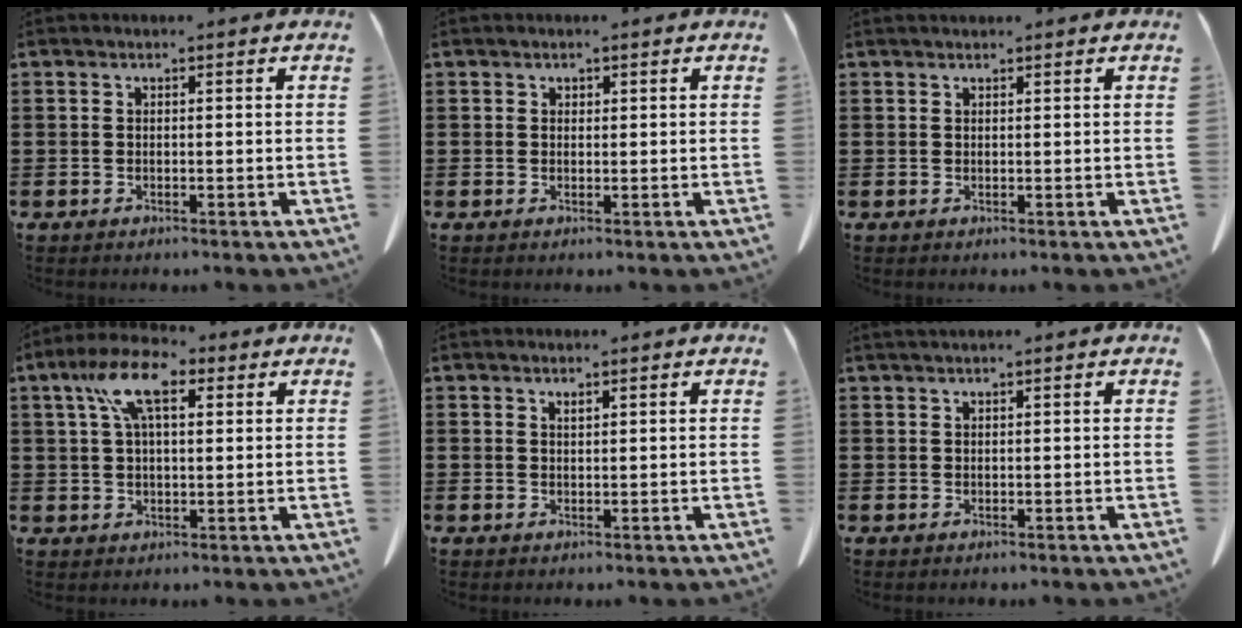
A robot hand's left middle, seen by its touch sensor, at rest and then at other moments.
{"total": 0.6, "force": [0.4, 0.4, 0.1], "torque": [-0.005, 0.001, 0.009]}
{"total": 0.6, "force": [0.6, 0.2, 0.1], "torque": [-0.004, 0.001, 0.012]}
{"total": 8.7, "force": [3.8, 3.7, 6.8], "torque": [-0.152, 0.013, 0.065]}
{"total": 0.8, "force": [0.6, 0.2, 0.4], "torque": [-0.010, 0.001, 0.011]}
{"total": 0.7, "force": [0.6, 0.0, 0.4], "torque": [-0.009, -0.001, 0.012]}